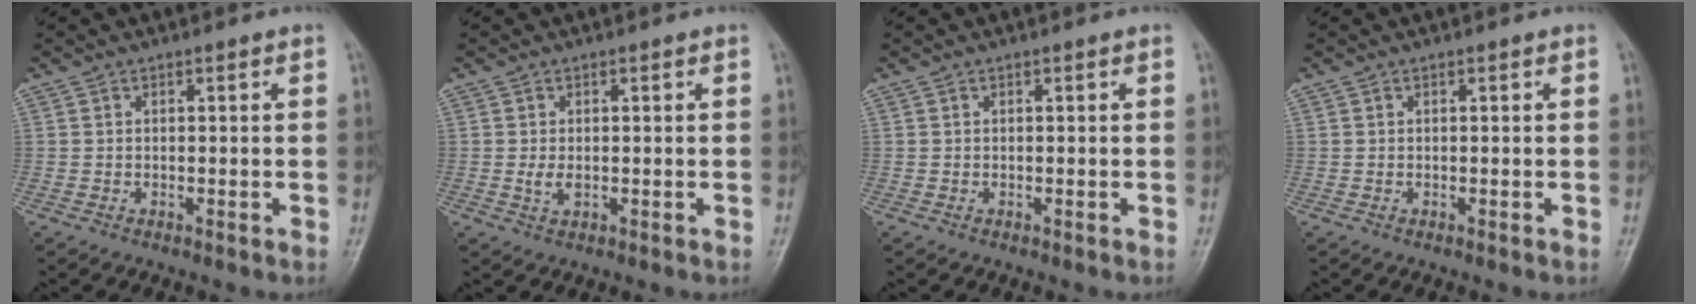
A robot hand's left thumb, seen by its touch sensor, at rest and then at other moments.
{"total": 2.1, "force": [0.1, 1.2, 1.7], "torque": [-0.033, -0.006, 0.003]}
{"total": 0.0}
{"total": 0.0}